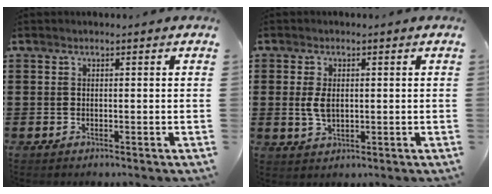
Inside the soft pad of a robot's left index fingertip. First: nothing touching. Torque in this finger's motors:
{"motor_torque": [0.71, -0.11, 0.36, 0.05]}